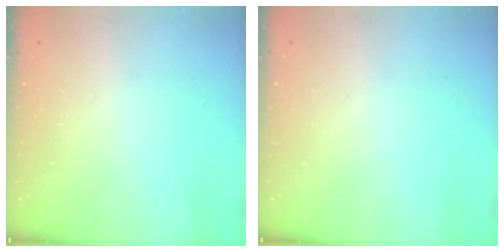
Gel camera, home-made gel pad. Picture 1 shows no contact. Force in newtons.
{"total": 0.0}